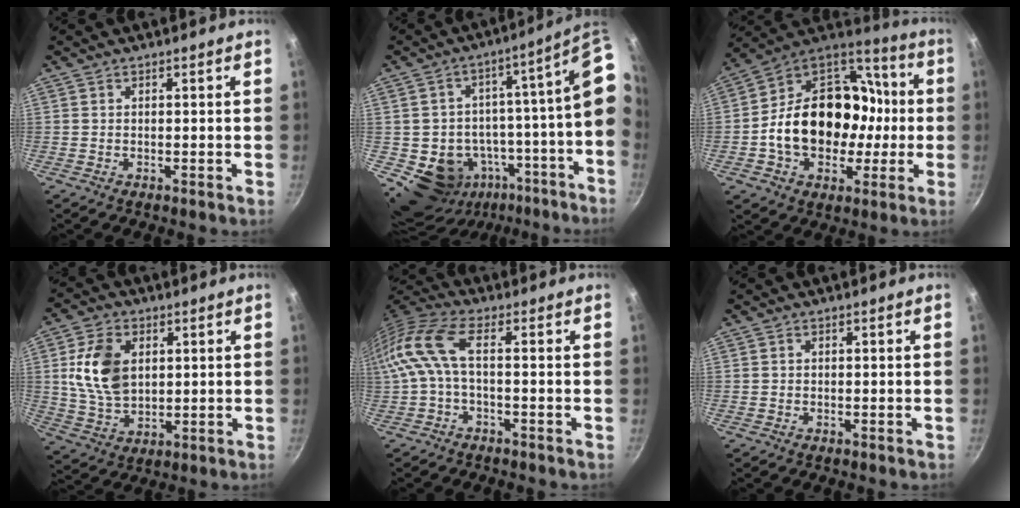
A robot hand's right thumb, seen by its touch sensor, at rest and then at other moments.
{"total": 20.8, "force": [-9.3, 13.6, 12.7], "torque": [-0.122, 0.080, -0.113]}
{"total": 23.9, "force": [-2.4, 18.2, 15.3], "torque": [-0.229, 0.058, -0.038]}
{"total": 12.2, "force": [2.5, 8.2, 8.7], "torque": [-0.147, -0.011, 0.053]}
{"total": 11.1, "force": [-0.9, 4.6, 10.1], "torque": [-0.234, 0.020, -0.029]}
{"total": 0.0}